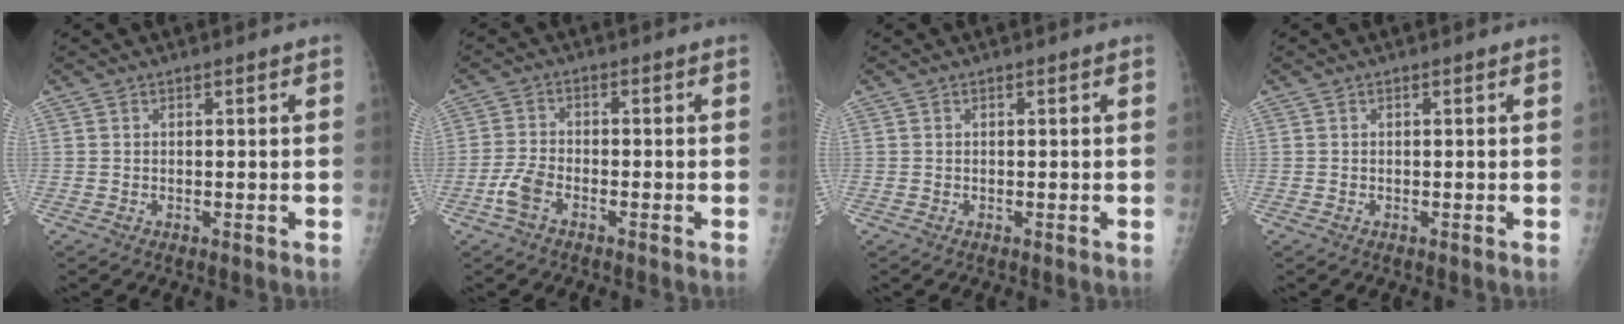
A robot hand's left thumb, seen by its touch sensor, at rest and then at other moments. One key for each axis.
{"total": 4.1, "fx": -2.4, "fy": 1.9, "fz": 2.7, "tx": -0.062, "ty": 0.011, "tz": -0.051}
{"total": 0.0}
{"total": 0.0}